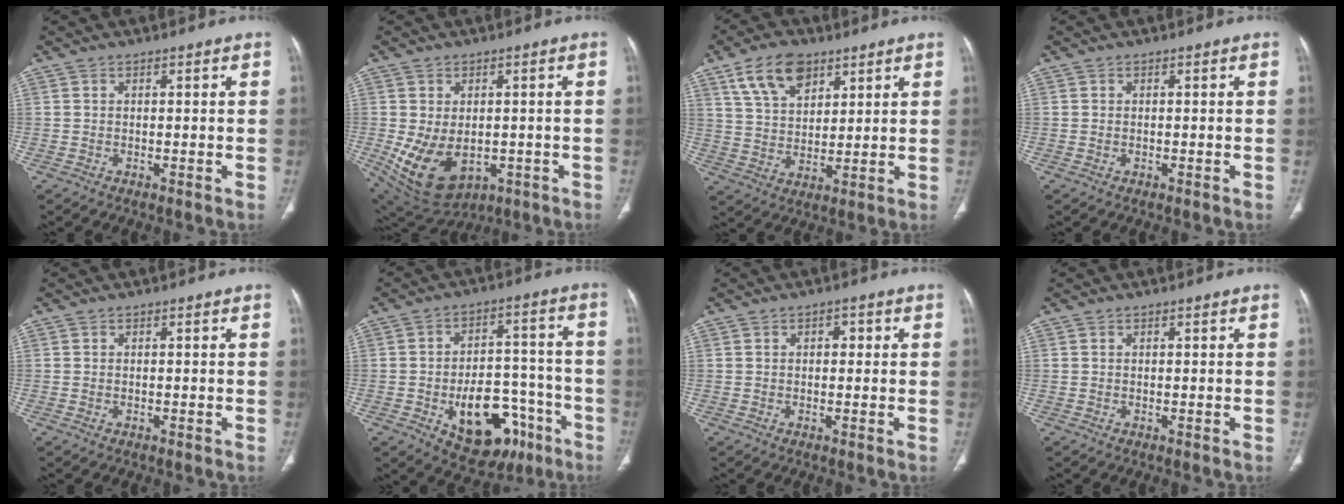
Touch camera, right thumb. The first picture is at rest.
{"total": 12.7, "force": [-2.8, 8.6, 9.0], "torque": [-0.149, -0.005, -0.016]}
{"total": 10.8, "force": [6.2, 6.3, 6.2], "torque": [-0.096, -0.021, 0.120]}
{"total": 0.0}
{"total": 0.0}
{"total": 17.9, "force": [-7.7, 10.8, 12.1], "torque": [-0.132, 0.051, -0.096]}
{"total": 1.9, "force": [0.5, 1.2, 1.4], "torque": [-0.009, -0.001, 0.003]}
{"total": 0.0}